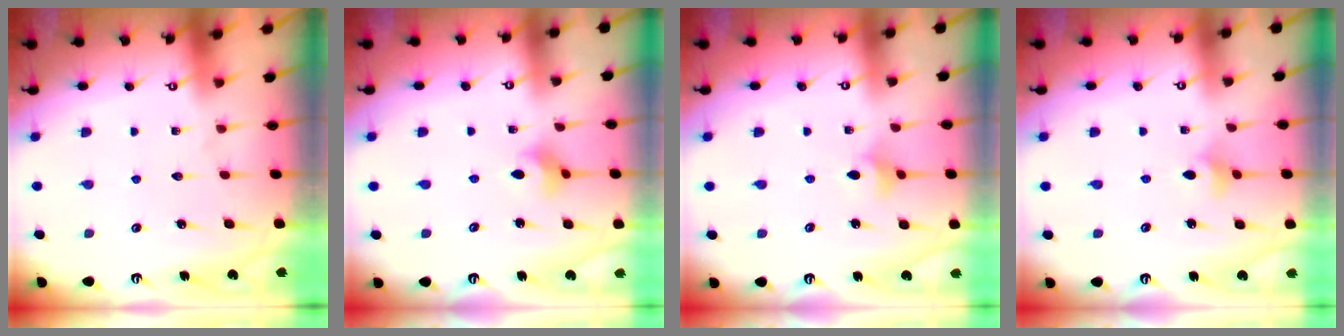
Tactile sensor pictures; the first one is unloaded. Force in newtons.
{"total": 2.9, "press": 2.8, "slide": 0.6}
{"total": 3.3, "press": 3.2, "slide": 0.8}
{"total": 3.3, "press": 3.2, "slide": 0.8}